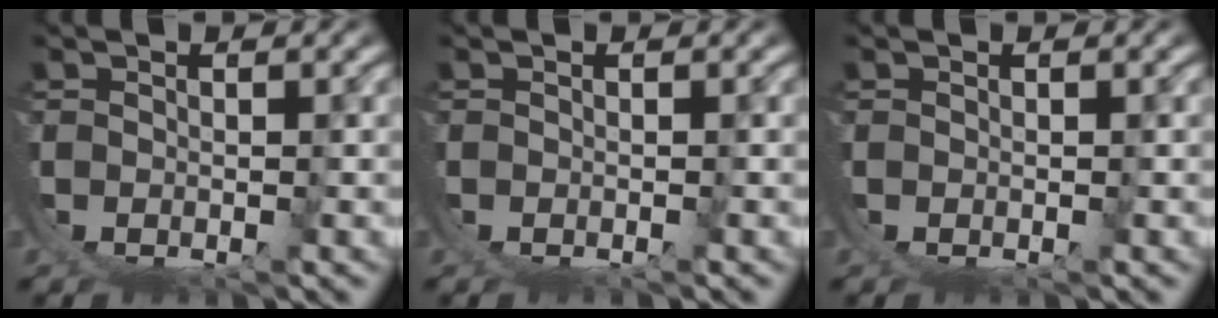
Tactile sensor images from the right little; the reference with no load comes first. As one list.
[{"total": 0.0}, {"total": 0.0}]